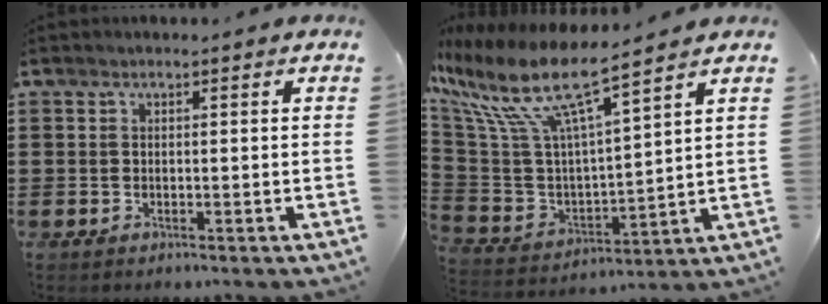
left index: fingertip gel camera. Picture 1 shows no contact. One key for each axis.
{"total": 11.1, "fx": 7.5, "fy": 2.3, "fz": 7.9, "tx": -0.192, "ty": -0.050, "tz": 0.120}